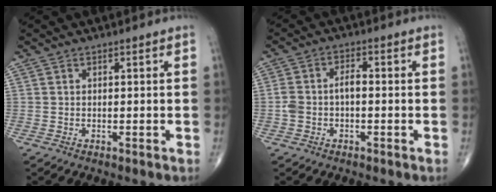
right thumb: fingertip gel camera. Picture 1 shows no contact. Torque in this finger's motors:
{"motor_torque": [0.86, 0.84, 0.72, -0.10, 0.01]}